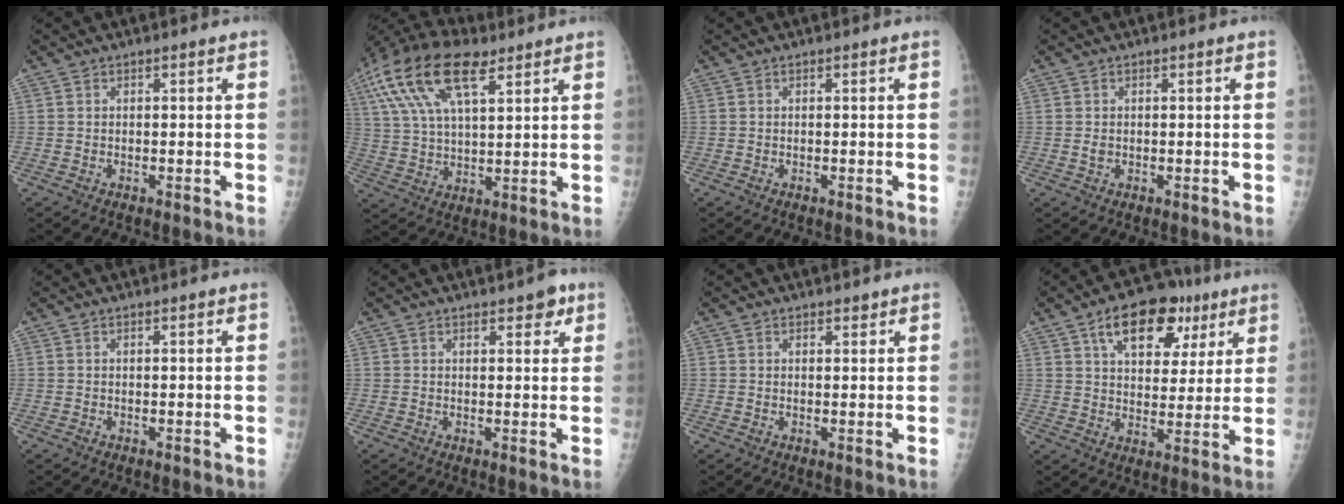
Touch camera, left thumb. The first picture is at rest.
{"total": 18.3, "force": [9.2, 8.1, 13.5], "torque": [-0.264, 0.002, 0.169]}
{"total": 0.0}
{"total": 1.0, "force": [0.1, 0.8, 0.6], "torque": [-0.009, 0.000, 0.003]}
{"total": 0.0}
{"total": 3.6, "force": [2.2, 1.5, 2.4], "torque": [-0.014, -0.009, 0.027]}
{"total": 1.2, "force": [1.0, 0.6, 0.2], "torque": [0.009, -0.007, 0.012]}
{"total": 15.9, "force": [8.2, 9.1, 10.2], "torque": [-0.110, -0.008, 0.126]}